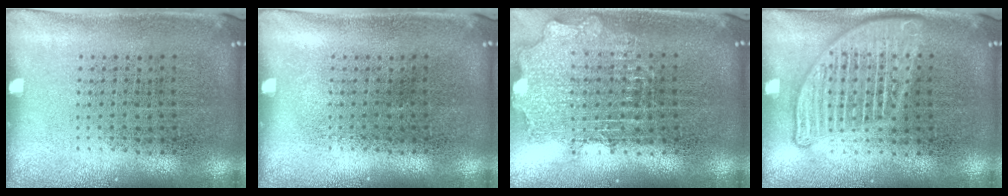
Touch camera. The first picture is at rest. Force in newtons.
{"total": 0.0}
{"total": 1.8, "press": 1.4, "slide": 1.0}
{"total": 2.8, "press": 2.8, "slide": 0.2}